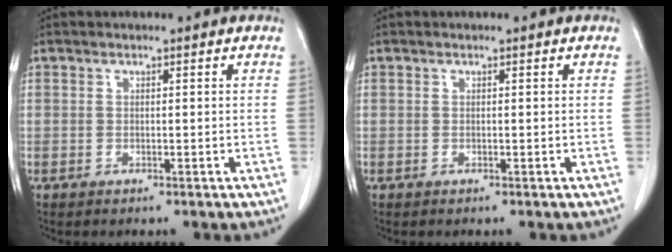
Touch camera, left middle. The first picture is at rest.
{"total": 0.0}